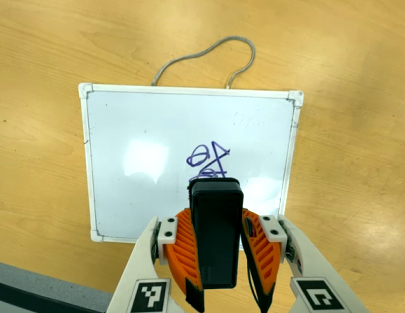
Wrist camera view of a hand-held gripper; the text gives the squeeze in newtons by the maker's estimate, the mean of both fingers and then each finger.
{"total": 7.2, "left": 6.0, "right": 8.4}